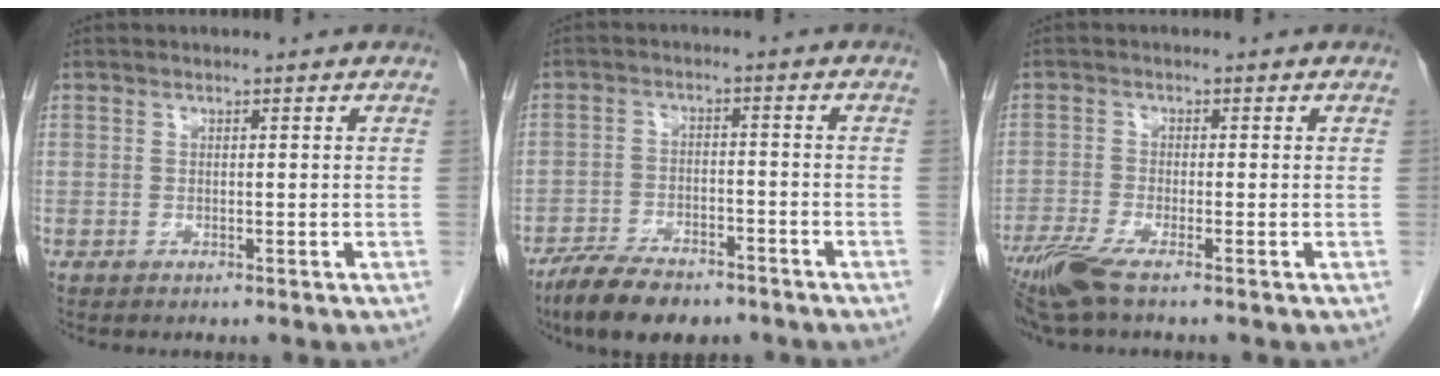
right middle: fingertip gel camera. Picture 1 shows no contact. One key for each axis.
{"total": 9.9, "fx": -7.7, "fy": 3.4, "fz": 5.2, "tx": -0.092, "ty": -0.013, "tz": -0.130}
{"total": 5.6, "fx": -3.9, "fy": 0.4, "fz": 3.9, "tx": -0.082, "ty": -0.017, "tz": -0.080}